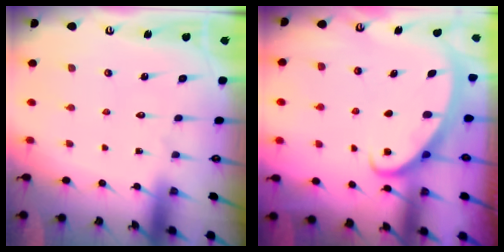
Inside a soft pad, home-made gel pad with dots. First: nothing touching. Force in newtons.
{"total": 3.0, "press": 2.9, "slide": 0.3}